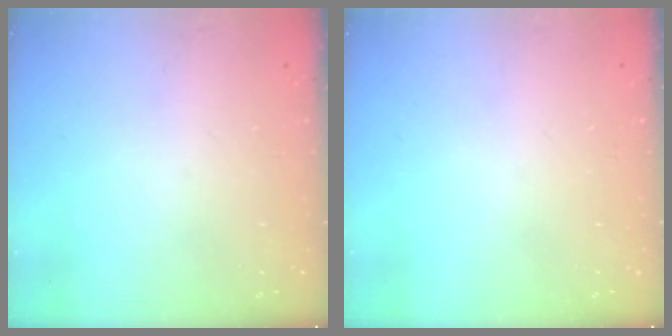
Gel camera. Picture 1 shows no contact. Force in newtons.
{"total": 0.0}